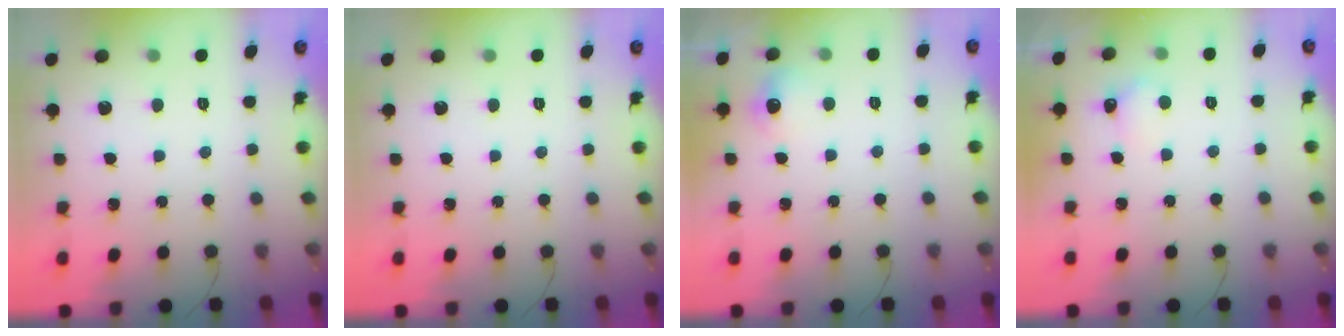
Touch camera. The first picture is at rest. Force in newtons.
{"total": 0.0}
{"total": 6.3, "press": 6.2, "slide": 1.2}
{"total": 4.1, "press": 3.9, "slide": 1.1}